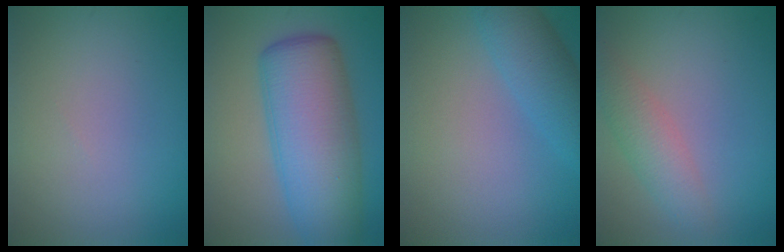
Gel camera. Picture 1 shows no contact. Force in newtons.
{"total": 10.3, "press": 10.3, "slide": 0.4}
{"total": 4.4, "press": 4.4, "slide": 0.2}
{"total": 3.0, "press": 3.0, "slide": 0.1}